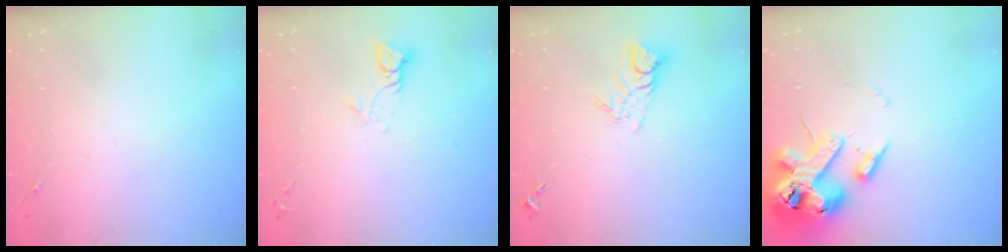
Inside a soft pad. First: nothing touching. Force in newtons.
{"total": 4.4, "press": 4.4, "slide": 0.3}
{"total": 7.9, "press": 7.9, "slide": 0.5}
{"total": 18.6, "press": 18.4, "slide": 2.8}